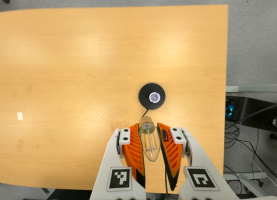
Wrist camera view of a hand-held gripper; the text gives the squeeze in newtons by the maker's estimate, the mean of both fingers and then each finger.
{"total": 21.1, "left": 23.1, "right": 19.1}